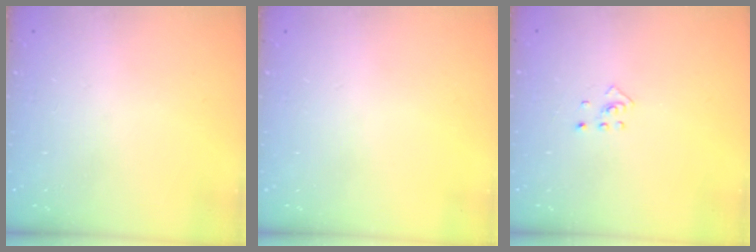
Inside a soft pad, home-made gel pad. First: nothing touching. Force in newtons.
{"total": 0.0}
{"total": 2.0, "press": 1.9, "slide": 0.8}